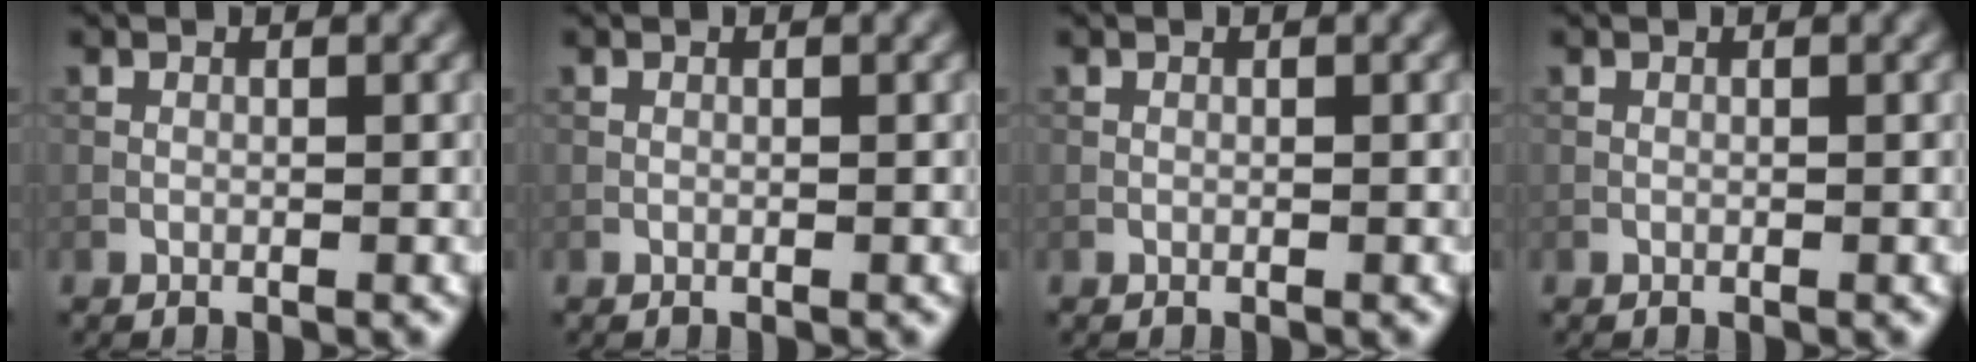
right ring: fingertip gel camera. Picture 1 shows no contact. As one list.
[{"total": 0.0}, {"total": 0.0}, {"total": 0.0}]